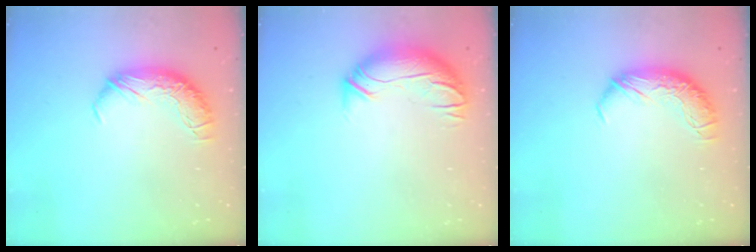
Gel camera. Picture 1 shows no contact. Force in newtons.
{"total": 3.2, "press": 1.3, "slide": 2.9}
{"total": 0.0}